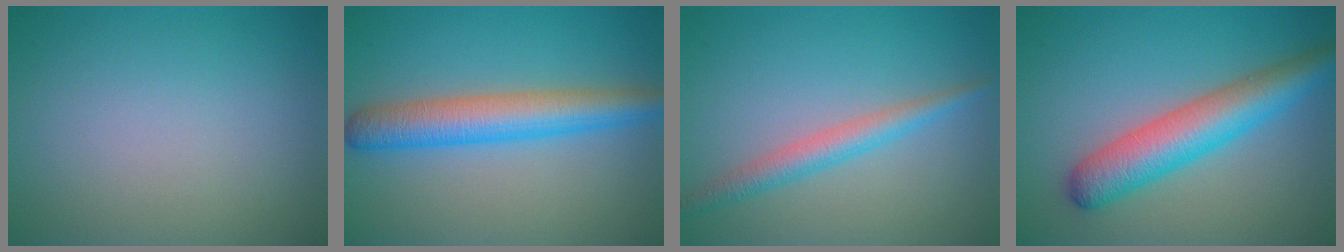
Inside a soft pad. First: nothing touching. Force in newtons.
{"total": 5.6, "press": 5.6, "slide": 0.1}
{"total": 2.7, "press": 2.7, "slide": 0.1}
{"total": 6.4, "press": 6.4, "slide": 0.2}